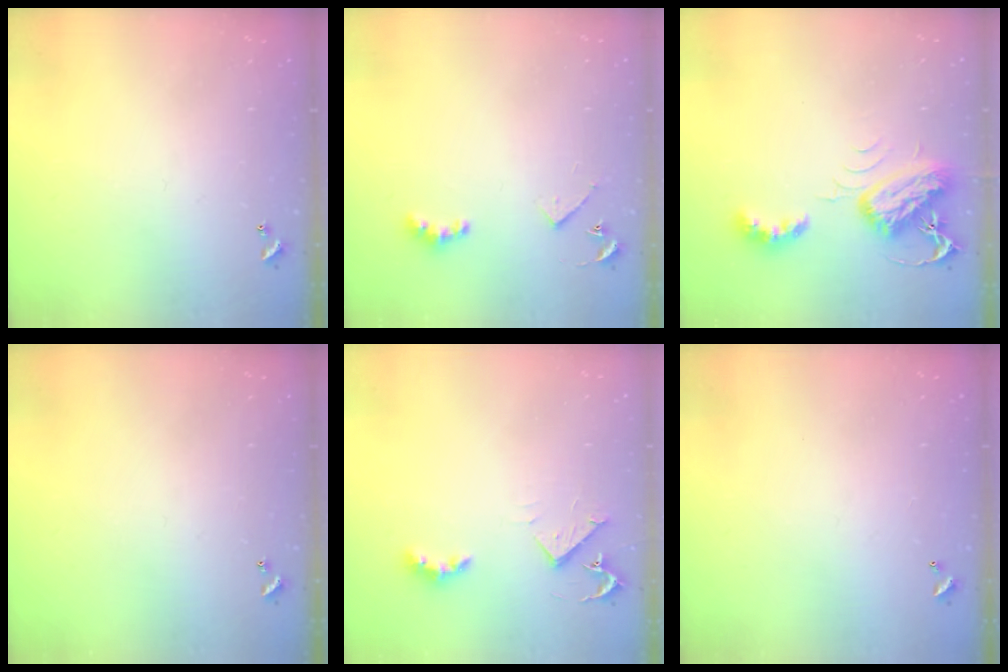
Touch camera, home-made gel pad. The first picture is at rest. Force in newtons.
{"total": 4.5, "press": 4.4, "slide": 0.7}
{"total": 7.7, "press": 7.7, "slide": 0.2}
{"total": 0.0}
{"total": 4.1, "press": 4.0, "slide": 0.5}
{"total": 2.9, "press": 2.9, "slide": 0.1}